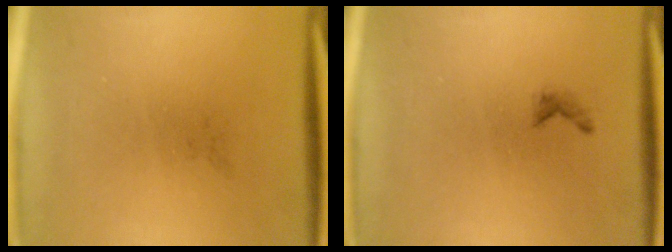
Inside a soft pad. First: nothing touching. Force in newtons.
{"total": 0.6}